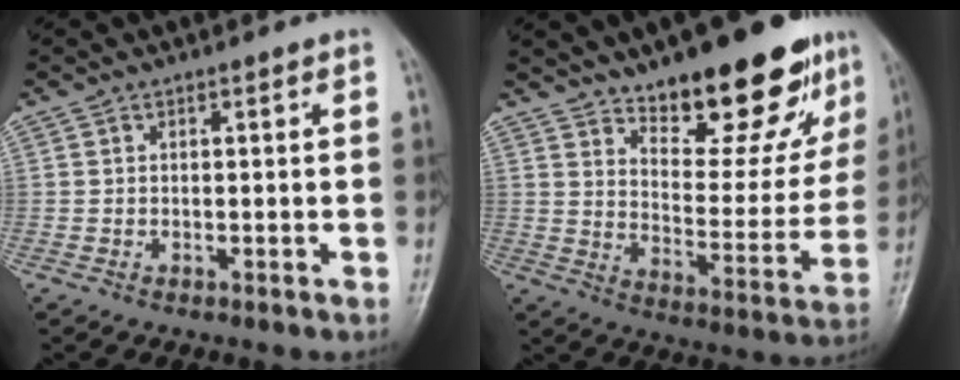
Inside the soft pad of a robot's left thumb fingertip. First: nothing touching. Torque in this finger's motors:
{"motor_torque": [0.66, 0.54, 1.38, -1.39, 0.14]}